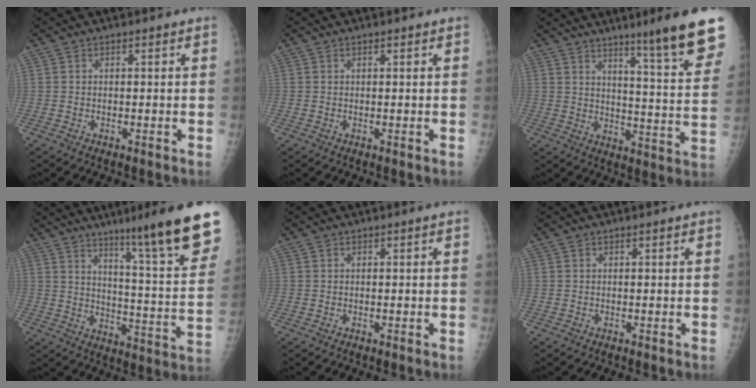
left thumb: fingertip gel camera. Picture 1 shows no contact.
{"total": 0.7, "force": [0.5, 0.1, 0.5], "torque": [-0.005, -0.001, 0.007]}
{"total": 16.9, "force": [11.7, 0.6, 12.3], "torque": [-0.137, -0.077, 0.160]}
{"total": 21.4, "force": [14.4, 1.1, 15.7], "torque": [-0.191, -0.082, 0.210]}
{"total": 0.0}
{"total": 0.0}